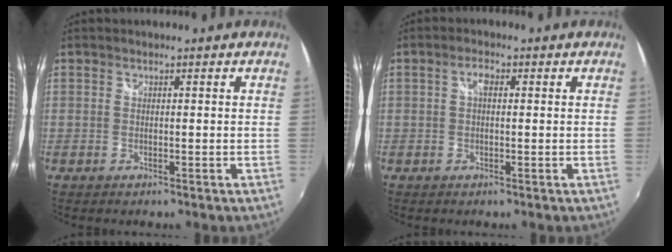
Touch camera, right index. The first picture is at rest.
{"total": 2.0, "force": [0.3, 1.0, 1.8], "torque": [-0.033, 0.007, 0.002]}